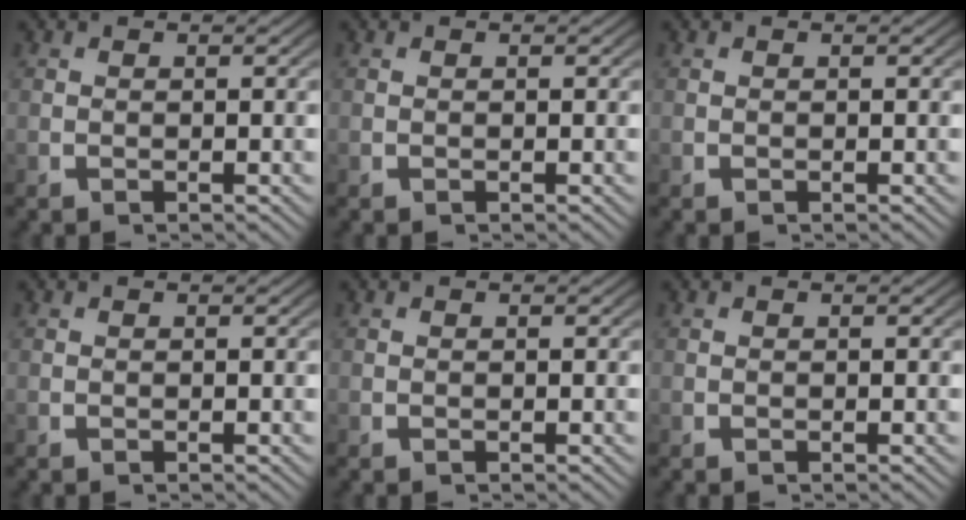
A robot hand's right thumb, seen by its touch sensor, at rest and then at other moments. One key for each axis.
{"total": 0.0}
{"total": 0.0}
{"total": 0.0}
{"total": 0.0}
{"total": 0.0}